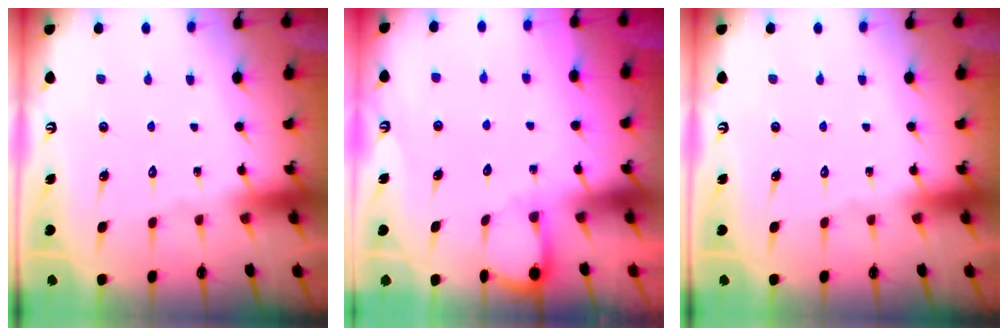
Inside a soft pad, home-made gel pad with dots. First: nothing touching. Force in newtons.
{"total": 2.7, "press": 2.7, "slide": 0.2}
{"total": 0.0}